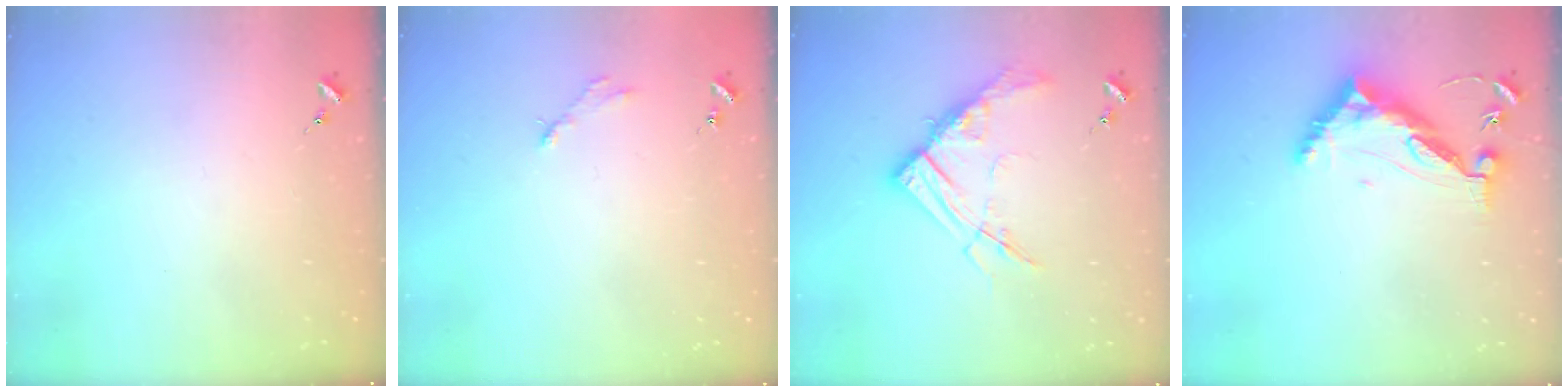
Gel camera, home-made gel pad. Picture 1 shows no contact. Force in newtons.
{"total": 2.8, "press": 2.8, "slide": 0.4}
{"total": 14.1, "press": 14.0, "slide": 1.5}
{"total": 10.2, "press": 10.2, "slide": 0.8}